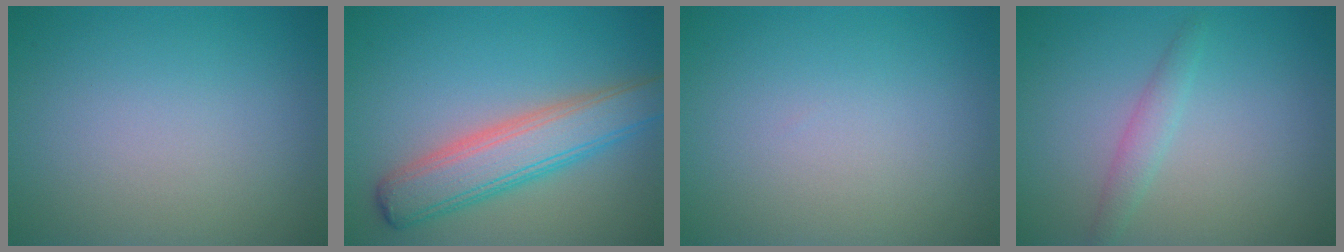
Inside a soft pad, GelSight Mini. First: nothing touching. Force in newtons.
{"total": 5.9, "press": 5.9, "slide": 0.2}
{"total": 0.0}
{"total": 1.5, "press": 1.5, "slide": 0.1}